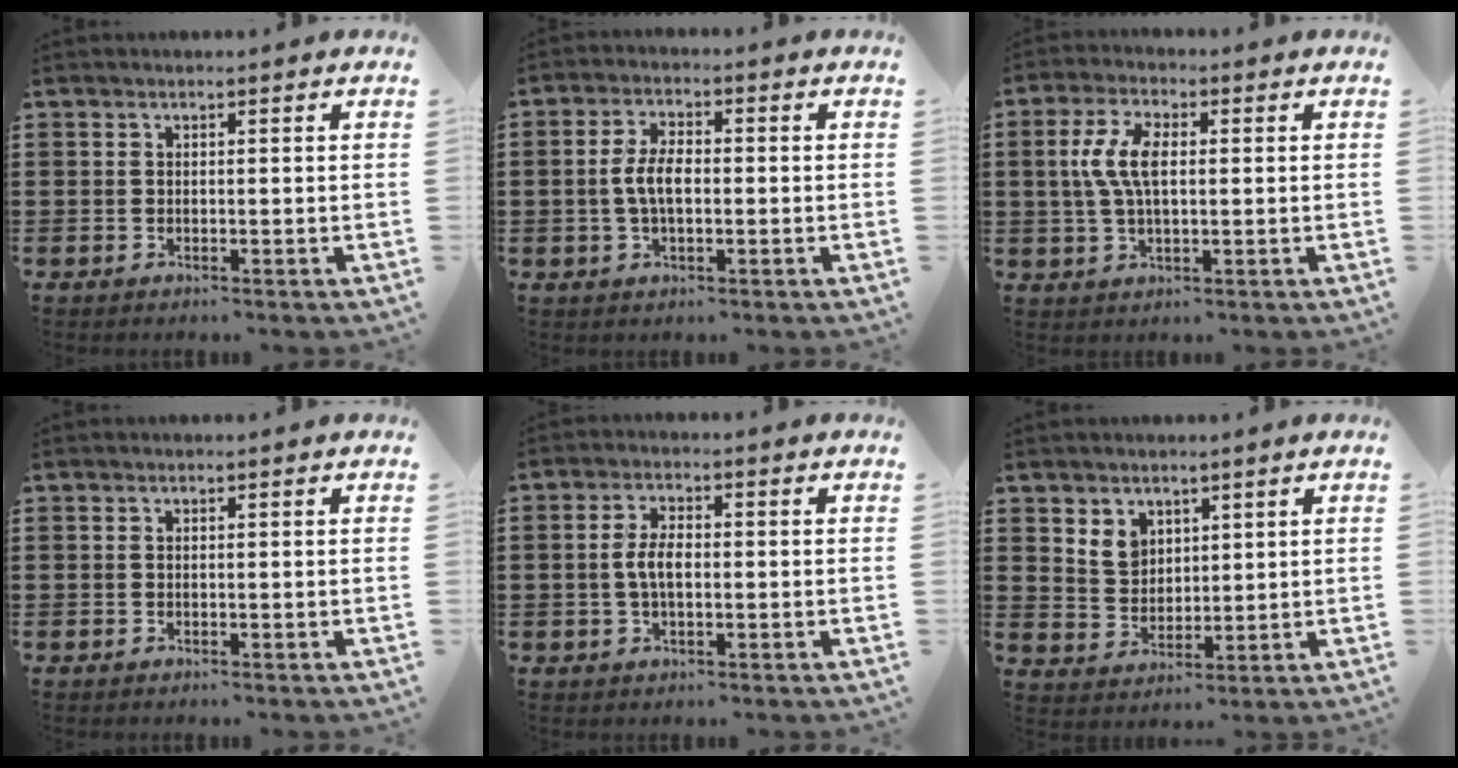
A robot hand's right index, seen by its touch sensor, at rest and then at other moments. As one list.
[{"total": 5.3, "force": [-0.4, 2.5, 4.6], "torque": [-0.106, 0.000, -0.014]}, {"total": 7.0, "force": [0.7, 3.2, 6.2], "torque": [-0.143, 0.007, 0.003]}, {"total": 0.0}, {"total": 4.2, "force": [-0.3, 2.0, 3.7], "torque": [-0.084, 0.001, -0.011]}, {"total": 4.5, "force": [2.8, 3.3, 1.0], "torque": [-0.035, 0.012, 0.054]}]